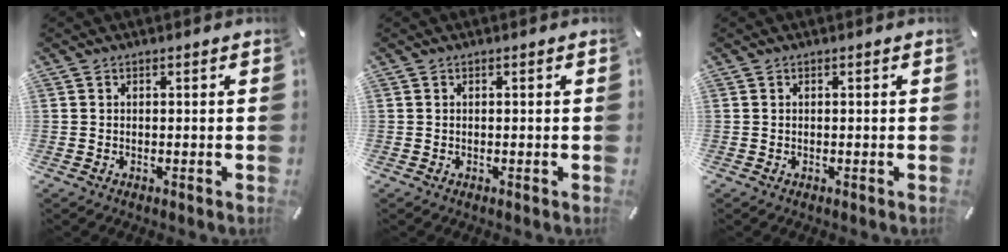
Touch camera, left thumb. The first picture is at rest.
{"total": 0.0}
{"total": 0.0}